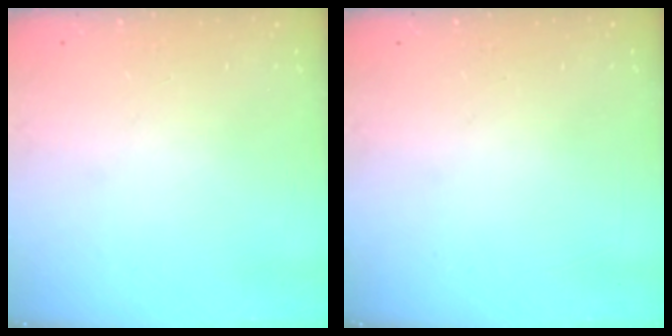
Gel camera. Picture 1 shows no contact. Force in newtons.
{"total": 0.0}